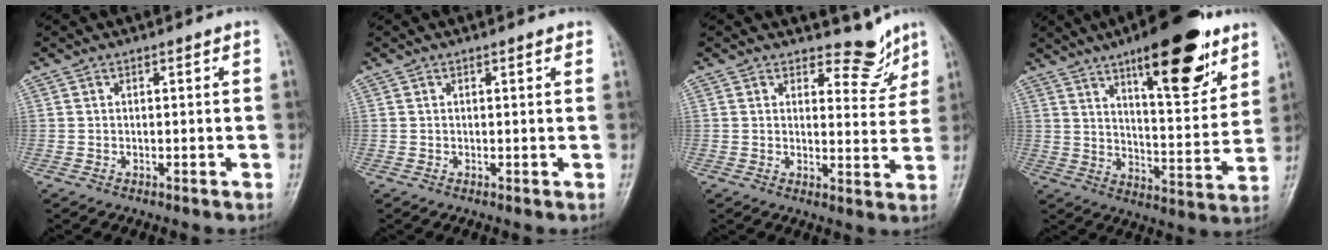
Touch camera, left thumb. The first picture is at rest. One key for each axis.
{"total": 1.0, "fx": 0.8, "fy": 0.3, "fz": 0.6, "tx": -0.007, "ty": -0.001, "tz": 0.007}
{"total": 6.3, "fx": 5.4, "fy": 2.9, "fz": 1.3, "tx": 0.011, "ty": -0.049, "tz": 0.068}
{"total": 20.4, "fx": 12.1, "fy": 6.6, "fz": 15.0, "tx": -0.177, "ty": -0.062, "tz": 0.185}